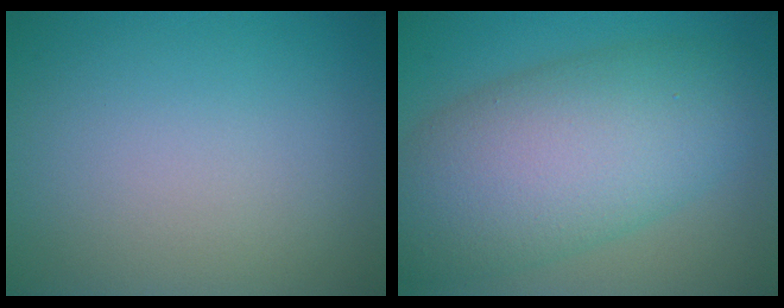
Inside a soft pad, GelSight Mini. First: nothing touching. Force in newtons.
{"total": 10.7, "press": 10.7, "slide": 0.5}